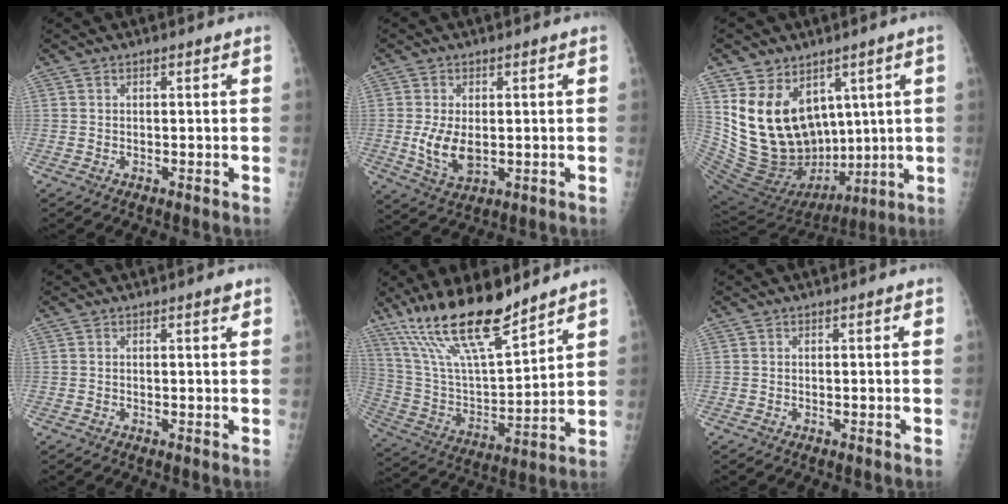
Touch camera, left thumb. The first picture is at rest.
{"total": 7.0, "force": [-0.3, 4.0, 5.7], "torque": [-0.100, -0.016, 0.001]}
{"total": 21.7, "force": [5.9, 14.7, 14.9], "torque": [-0.245, -0.034, 0.148]}
{"total": 0.8, "force": [0.6, 0.1, 0.6], "torque": [-0.009, -0.003, 0.007]}
{"total": 19.4, "force": [14.6, 4.5, 11.9], "torque": [-0.193, -0.069, 0.277]}
{"total": 0.0}